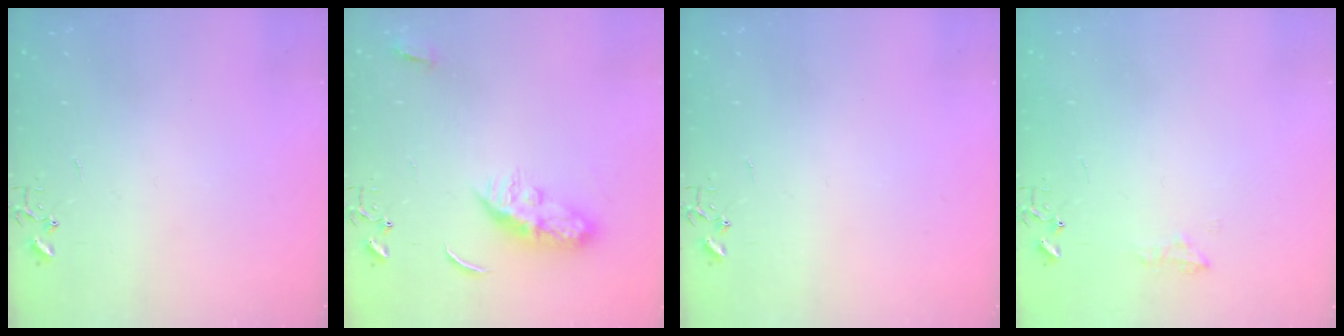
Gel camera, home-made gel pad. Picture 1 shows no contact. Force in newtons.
{"total": 9.3, "press": 9.3, "slide": 0.1}
{"total": 0.0}
{"total": 8.5, "press": 8.5, "slide": 0.6}